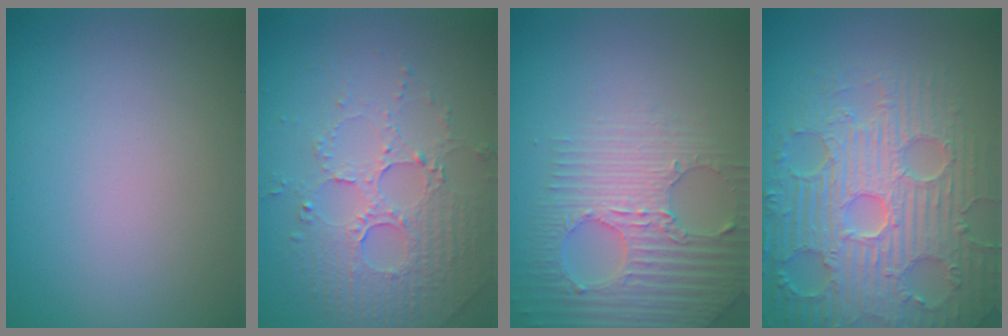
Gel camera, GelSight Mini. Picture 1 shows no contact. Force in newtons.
{"total": 5.1, "press": 3.5, "slide": 3.7}
{"total": 3.9, "press": 3.7, "slide": 0.9}
{"total": 9.1, "press": 6.7, "slide": 6.2}